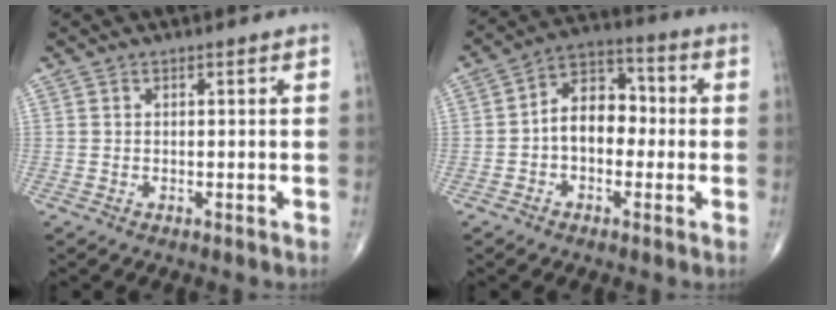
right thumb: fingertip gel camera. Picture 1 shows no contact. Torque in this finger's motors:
{"motor_torque": [-0.14, 0.46, 0.24, -0.04, 0.07]}